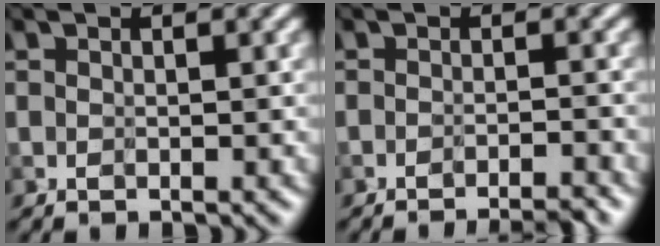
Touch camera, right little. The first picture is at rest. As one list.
[{"total": 4.0, "force": [-3.8, -1.0, 0.1], "torque": [0.014, -0.004, -0.057]}]